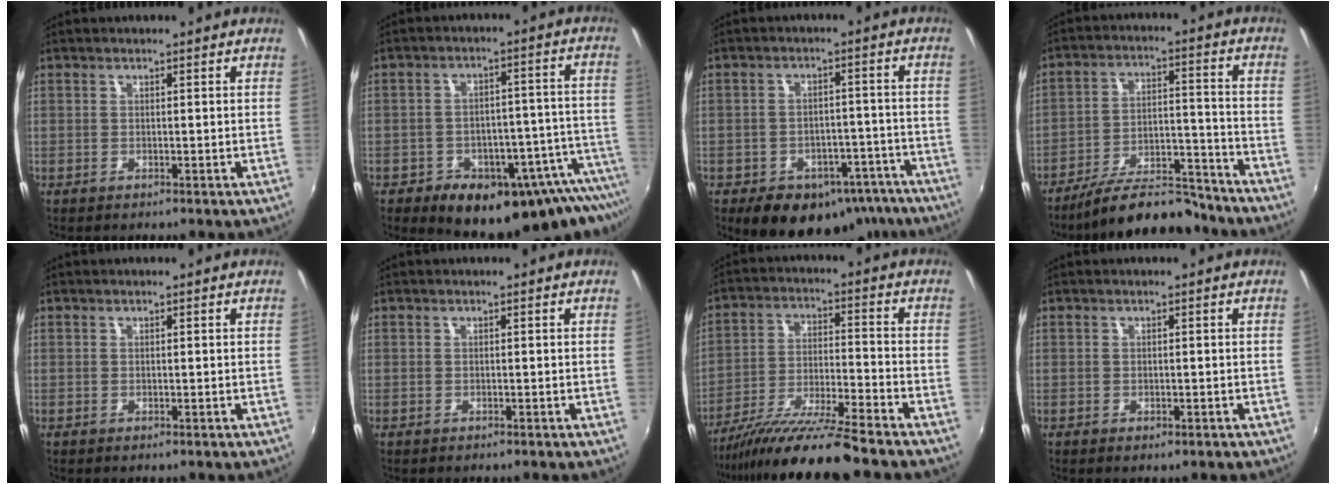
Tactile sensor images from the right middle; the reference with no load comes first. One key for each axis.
{"total": 20.9, "fx": -14.8, "fy": 10.9, "fz": 9.8, "tx": -0.142, "ty": 0.019, "tz": -0.169}
{"total": 15.4, "fx": -10.7, "fy": 9.1, "fz": 6.2, "tx": -0.111, "ty": 0.028, "tz": -0.109}
{"total": 16.3, "fx": -14.1, "fy": 4.0, "fz": 6.9, "tx": -0.130, "ty": 0.008, "tz": -0.207}
{"total": 0.0}
{"total": 0.0}
{"total": 13.9, "fx": -11.9, "fy": -1.1, "fz": 7.2, "tx": -0.144, "ty": -0.019, "tz": -0.212}
{"total": 1.0, "fx": -0.6, "fy": 0.5, "fz": 0.6, "tx": -0.010, "ty": -0.003, "tz": -0.009}